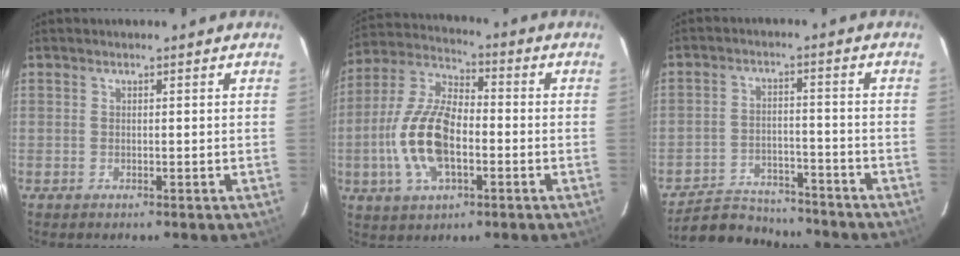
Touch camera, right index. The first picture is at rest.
{"total": 14.9, "force": [-3.4, 7.0, 12.7], "torque": [-0.271, 0.005, -0.065]}
{"total": 13.3, "force": [-12.1, 4.0, 3.5], "torque": [-0.096, 0.009, -0.180]}